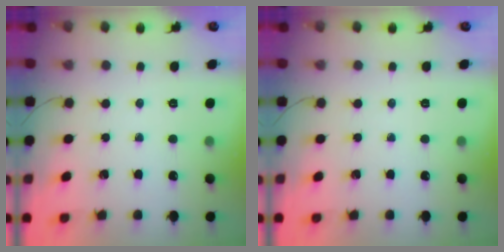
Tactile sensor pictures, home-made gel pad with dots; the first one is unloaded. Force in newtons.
{"total": 0.0}